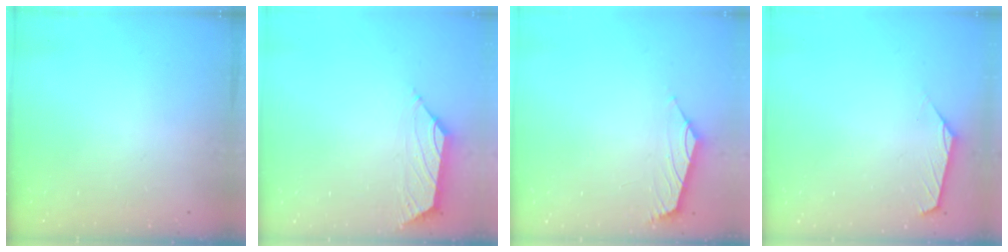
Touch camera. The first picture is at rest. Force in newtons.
{"total": 1.7, "press": 1.6, "slide": 0.6}
{"total": 0.7, "press": 0.6, "slide": 0.2}
{"total": 0.0}